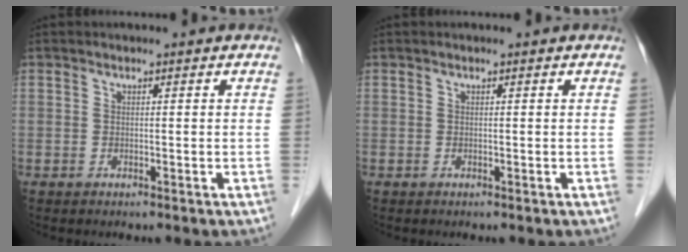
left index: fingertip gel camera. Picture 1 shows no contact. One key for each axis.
{"total": 0.0}